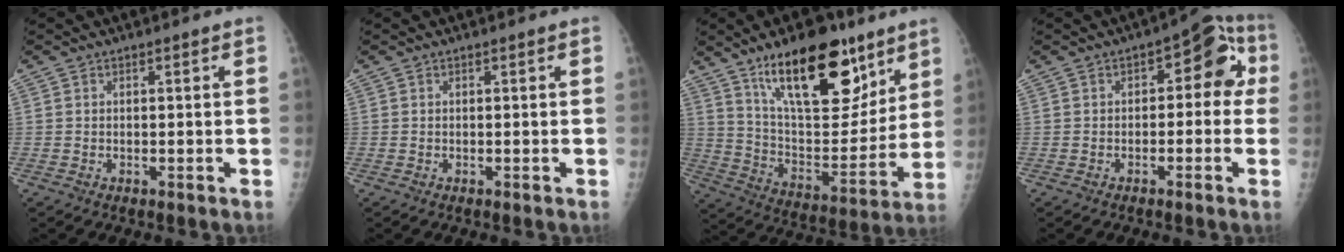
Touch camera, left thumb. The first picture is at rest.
{"total": 0.0}
{"total": 22.9, "force": [14.3, 9.5, 15.2], "torque": [-0.188, -0.068, 0.242]}
{"total": 8.7, "force": [0.1, 5.3, 7.0], "torque": [-0.039, 0.040, -0.012]}